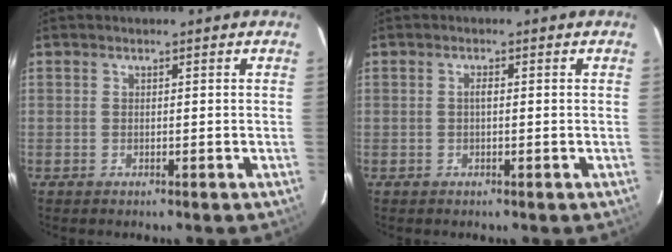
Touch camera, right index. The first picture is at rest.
{"total": 0.9, "force": [-0.1, 0.3, 0.8], "torque": [-0.016, 0.004, -0.002]}